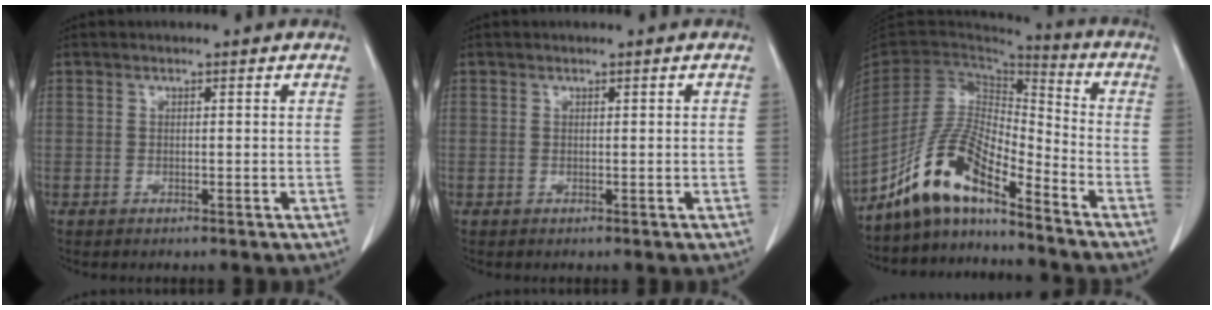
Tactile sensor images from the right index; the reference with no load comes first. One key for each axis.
{"total": 0.0}
{"total": 12.0, "fx": -9.4, "fy": 2.6, "fz": 7.1, "tx": -0.146, "ty": 0.019, "tz": -0.176}